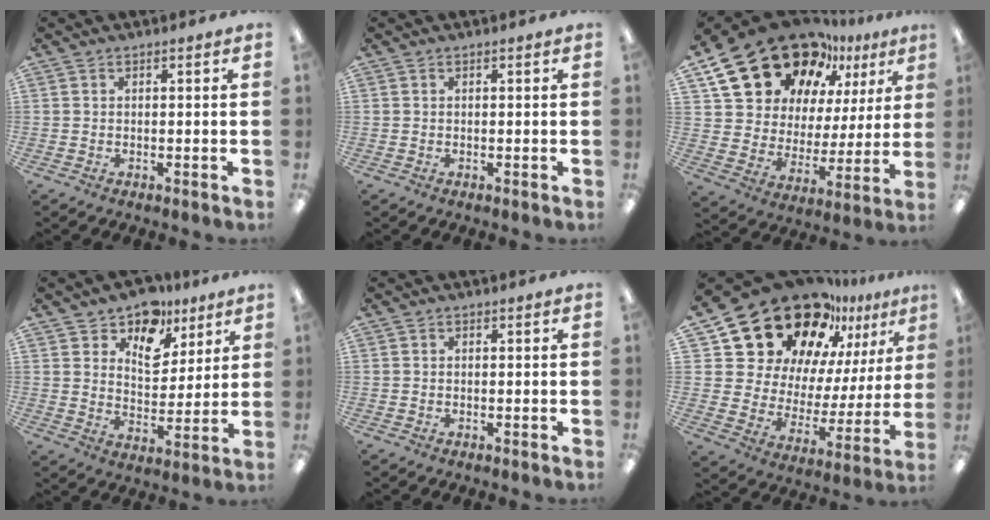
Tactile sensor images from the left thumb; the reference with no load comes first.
{"total": 0.0}
{"total": 23.1, "force": [16.7, 12.0, 10.5], "torque": [-0.195, -0.105, 0.307]}
{"total": 11.9, "force": [8.4, 7.4, 4.1], "torque": [-0.071, -0.051, 0.157]}
{"total": 0.0}
{"total": 23.9, "force": [19.4, 11.3, 8.2], "torque": [-0.148, -0.146, 0.358]}